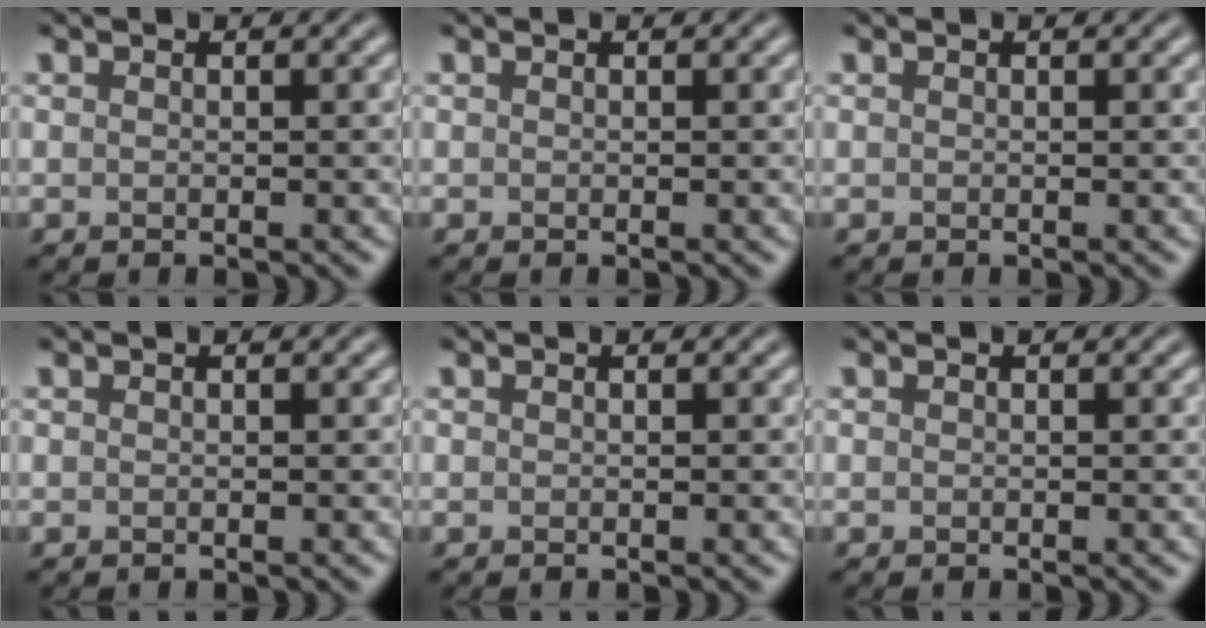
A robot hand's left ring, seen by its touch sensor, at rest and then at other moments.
{"total": 0.0}
{"total": 0.0}
{"total": 0.0}
{"total": 0.0}
{"total": 0.0}